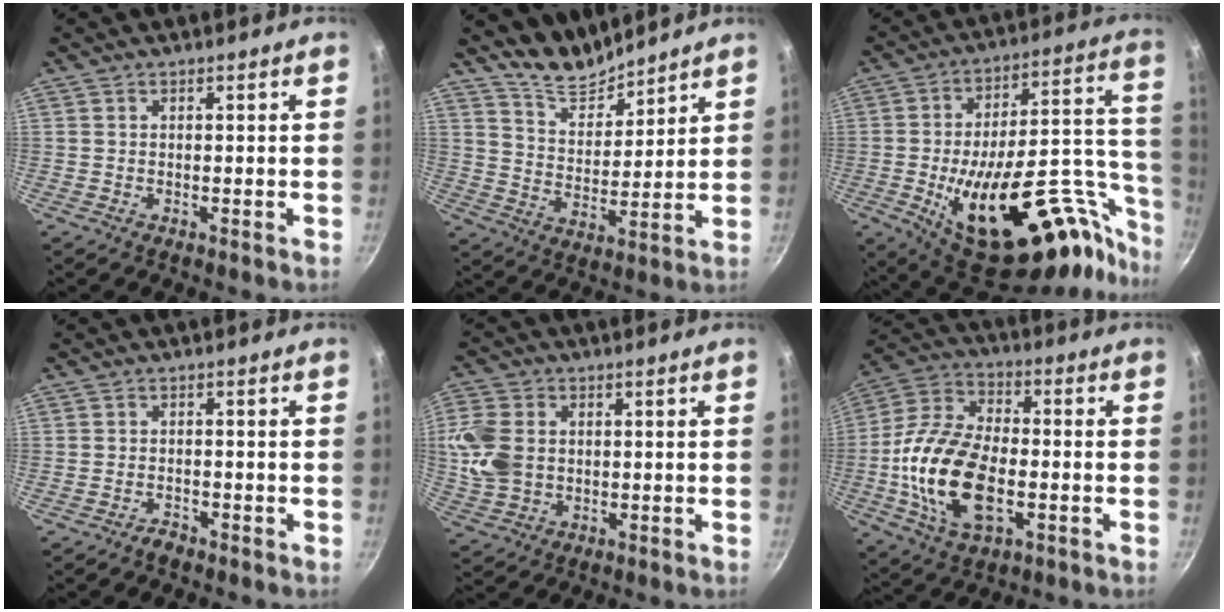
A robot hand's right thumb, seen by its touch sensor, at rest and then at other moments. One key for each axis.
{"total": 8.3, "fx": 7.8, "fy": 2.3, "fz": 1.4, "tx": -0.007, "ty": -0.070, "tz": 0.147}
{"total": 35.4, "fx": -14.1, "fy": 15.6, "fz": 28.5, "tx": -0.339, "ty": 0.067, "tz": -0.197}
{"total": 1.6, "fx": -1.4, "fy": 0.6, "fz": 0.4, "tx": -0.004, "ty": 0.018, "tz": -0.021}
{"total": 9.7, "fx": 0.6, "fy": 7.5, "fz": 6.1, "tx": -0.119, "ty": 0.003, "tz": 0.012}
{"total": 19.8, "fx": -3.6, "fy": 11.2, "fz": 15.9, "tx": -0.302, "ty": 0.025, "tz": -0.073}